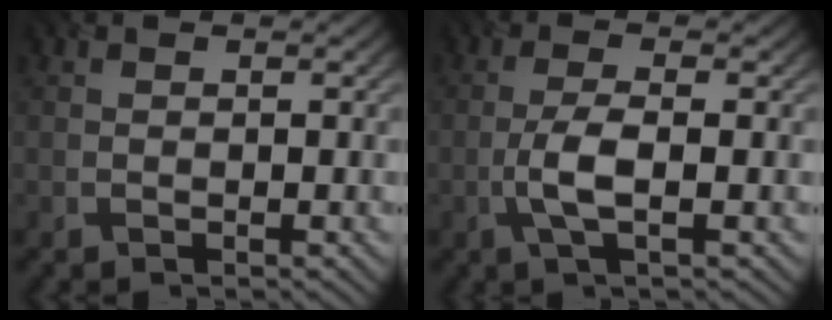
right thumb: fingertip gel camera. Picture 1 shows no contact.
{"total": 4.0, "force": [-1.1, 1.0, 3.7], "torque": [-0.081, 0.004, -0.028]}